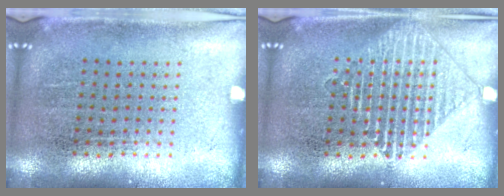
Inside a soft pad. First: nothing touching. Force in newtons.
{"total": 2.3, "press": 2.3, "slide": 0.3}